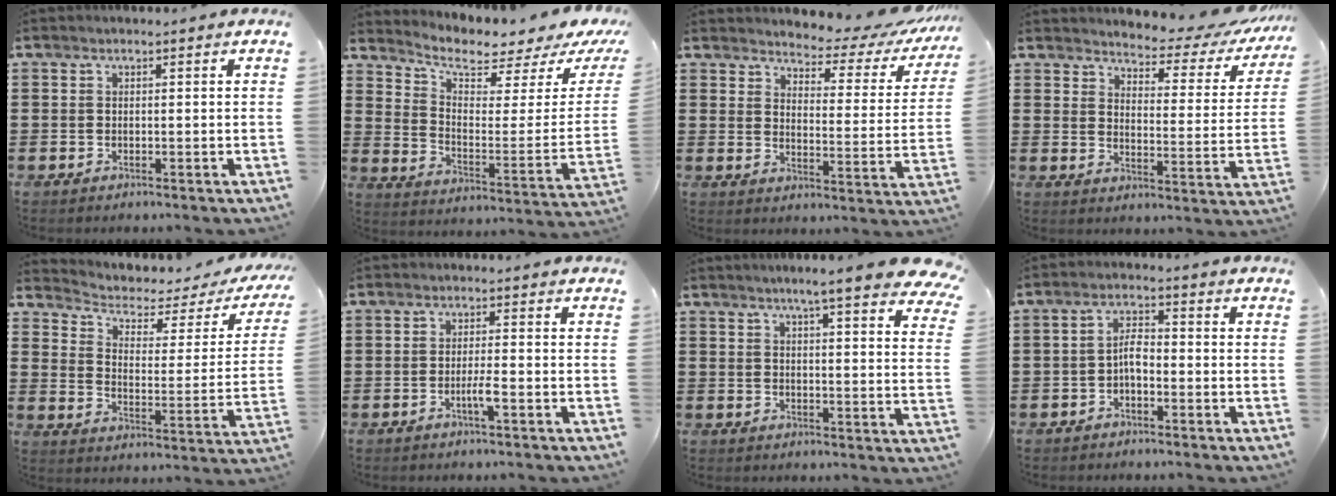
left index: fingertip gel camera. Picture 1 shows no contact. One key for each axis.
{"total": 4.6, "fx": 3.9, "fy": 1.1, "fz": 2.1, "tx": -0.061, "ty": -0.035, "tz": 0.058}
{"total": 4.3, "fx": 4.1, "fy": 1.0, "fz": 1.1, "tx": -0.031, "ty": -0.038, "tz": 0.064}
{"total": 3.8, "fx": 3.6, "fy": 0.8, "fz": 1.0, "tx": -0.027, "ty": -0.036, "tz": 0.053}
{"total": 2.8, "fx": 1.6, "fy": 1.4, "fz": 1.8, "tx": -0.050, "ty": -0.015, "tz": 0.018}
{"total": 2.7, "fx": -1.1, "fy": 0.2, "fz": 2.5, "tx": -0.044, "ty": 0.001, "tz": -0.020}
{"total": 6.8, "fx": 5.6, "fy": -0.2, "fz": 3.8, "tx": -0.076, "ty": -0.022, "tz": 0.094}
{"total": 3.5, "fx": -1.2, "fy": 1.4, "fz": 2.9, "tx": -0.061, "ty": 0.008, "tz": -0.027}